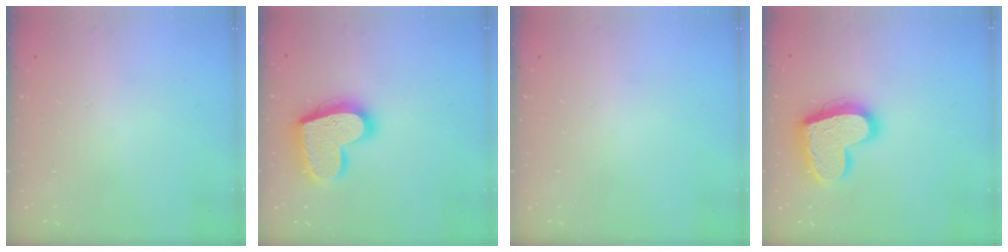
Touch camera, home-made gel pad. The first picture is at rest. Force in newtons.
{"total": 20.1, "press": 20.0, "slide": 1.7}
{"total": 0.0}
{"total": 18.2, "press": 18.2, "slide": 1.6}